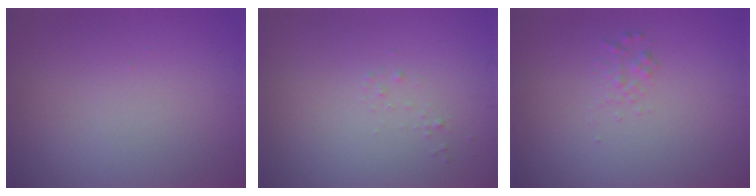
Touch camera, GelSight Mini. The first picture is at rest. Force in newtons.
{"total": 0.5, "press": 0.5, "slide": 0.0}
{"total": 0.9, "press": 0.9, "slide": 0.1}